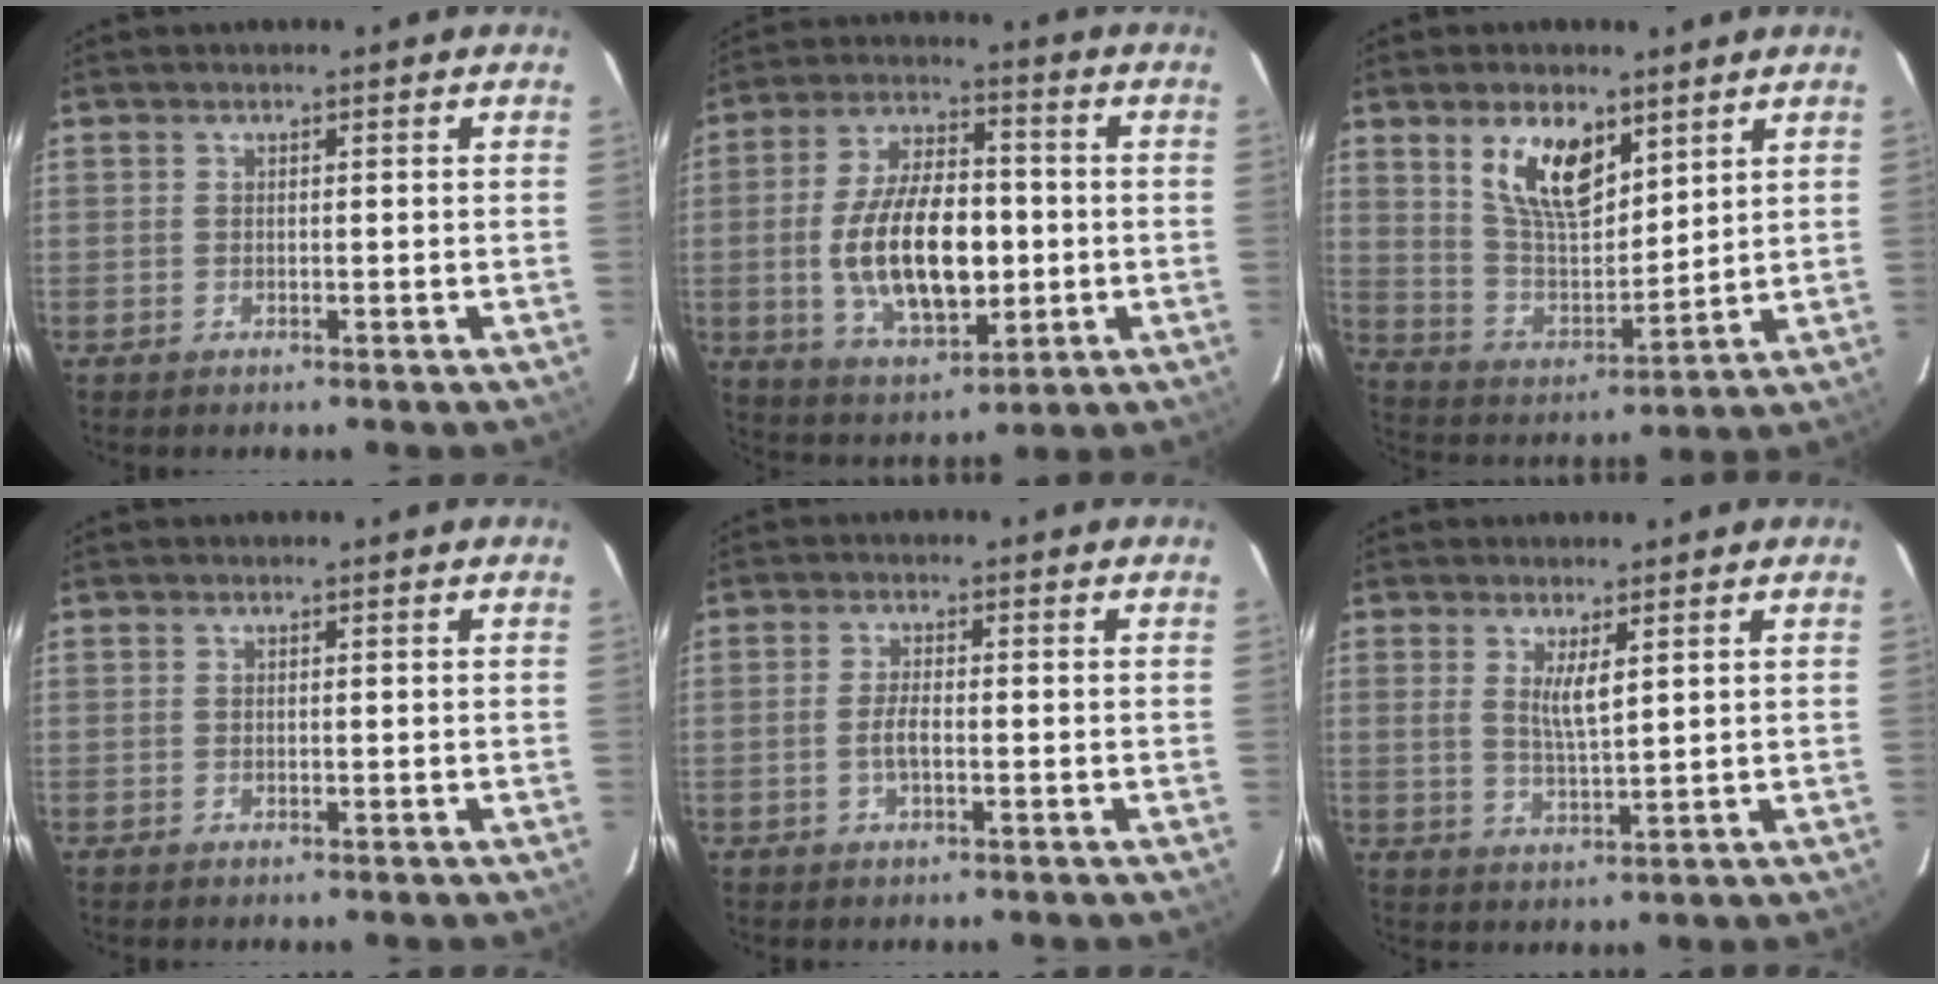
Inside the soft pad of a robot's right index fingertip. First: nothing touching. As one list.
[{"total": 17.1, "force": [-1.8, 8.6, 14.7], "torque": [-0.283, 0.001, -0.018]}, {"total": 12.3, "force": [6.7, 5.7, 8.6], "torque": [-0.156, 0.006, 0.137]}, {"total": 0.0}, {"total": 2.5, "force": [-0.8, 0.8, 2.3], "torque": [-0.047, -0.001, -0.013]}, {"total": 4.2, "force": [1.7, 0.8, 3.8], "torque": [-0.068, -0.009, 0.033]}]